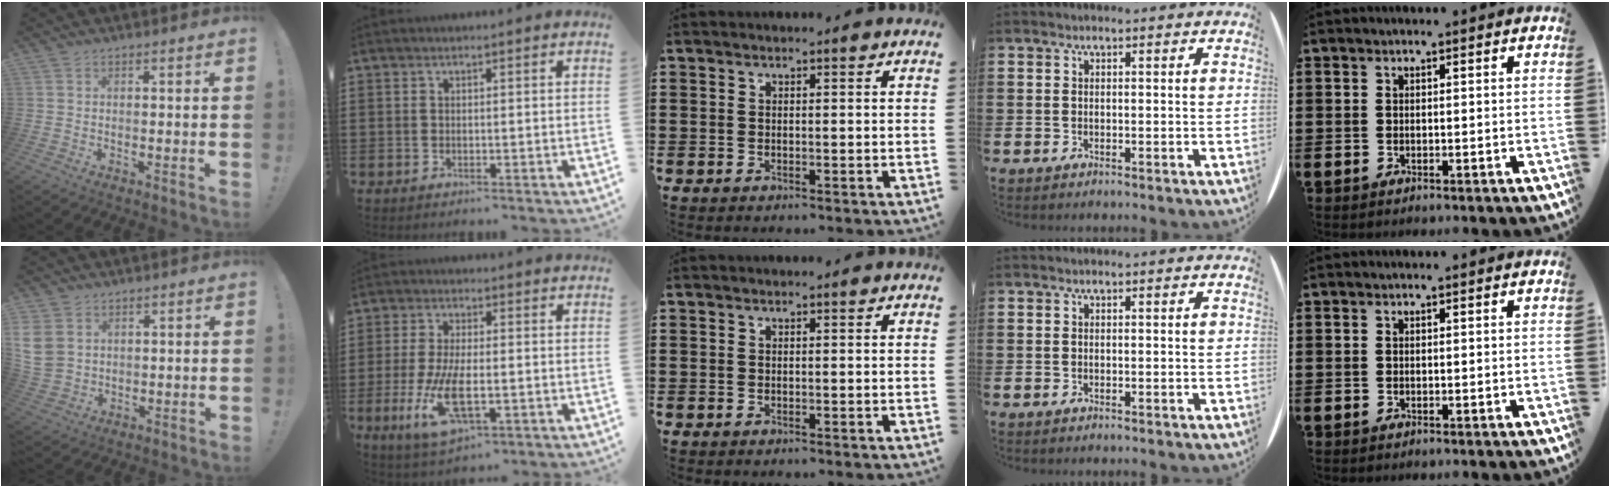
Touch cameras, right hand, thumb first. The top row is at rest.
{"thumb": {"total": 7.6, "force": [2.6, 5.8, 4.2], "torque": [-0.103, -0.008, 0.054]}, "index": {"total": 9.0, "force": [-2.1, 3.8, 7.9], "torque": [-0.179, -0.017, -0.040]}}